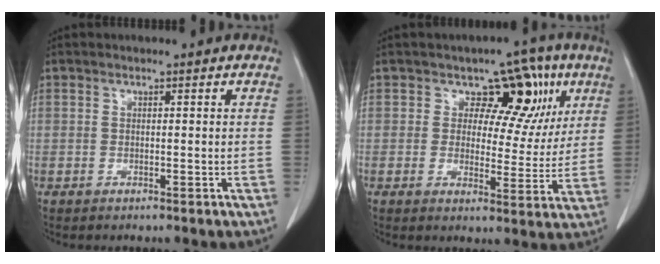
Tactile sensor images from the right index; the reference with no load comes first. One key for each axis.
{"total": 9.0, "fx": 4.2, "fy": 6.1, "fz": 5.1, "tx": -0.033, "ty": 0.016, "tz": 0.053}